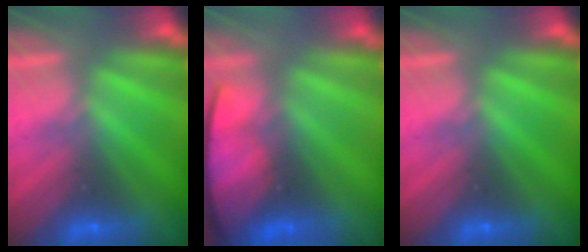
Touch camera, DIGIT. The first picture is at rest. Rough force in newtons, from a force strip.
{"total": 6.8}
{"total": 0.0}